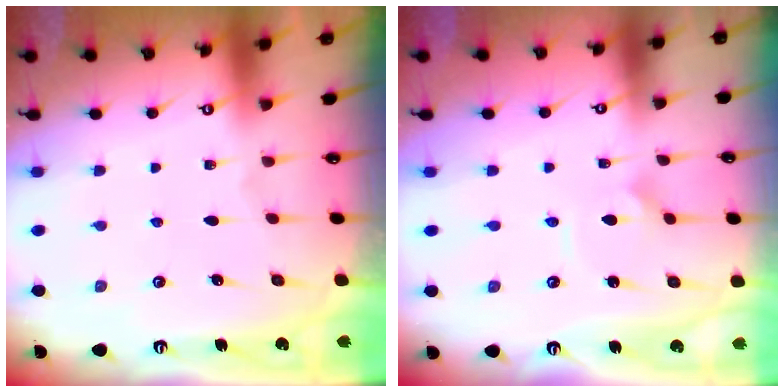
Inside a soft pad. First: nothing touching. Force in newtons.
{"total": 2.1, "press": 2.1, "slide": 0.1}